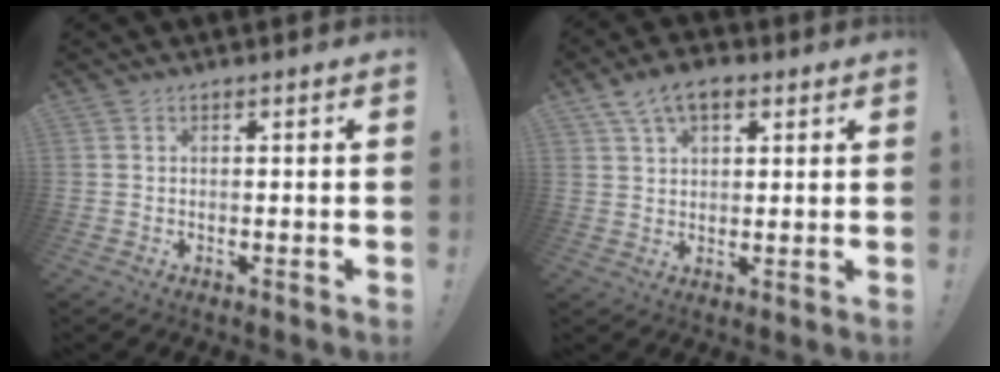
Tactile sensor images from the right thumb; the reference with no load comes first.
{"total": 8.1, "force": [4.3, 4.8, 4.9], "torque": [-0.086, -0.005, 0.083]}